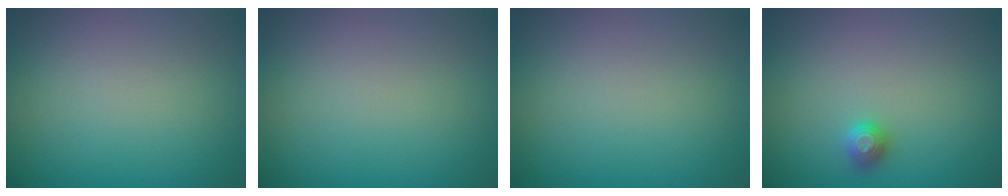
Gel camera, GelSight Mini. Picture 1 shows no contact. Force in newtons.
{"total": 0.0}
{"total": 0.0}
{"total": 1.0, "press": 1.0, "slide": 0.3}